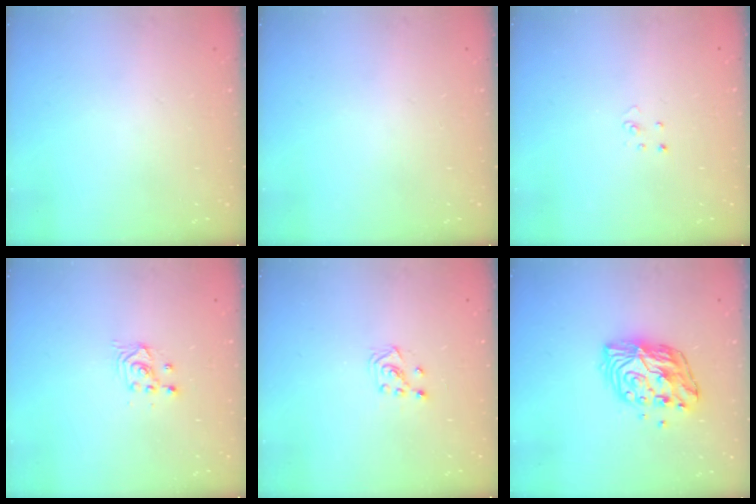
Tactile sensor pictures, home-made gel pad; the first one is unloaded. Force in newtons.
{"total": 0.0}
{"total": 3.1, "press": 3.1, "slide": 0.2}
{"total": 2.5, "press": 2.5, "slide": 0.1}
{"total": 4.4, "press": 4.4, "slide": 0.5}
{"total": 12.6, "press": 12.5, "slide": 1.1}